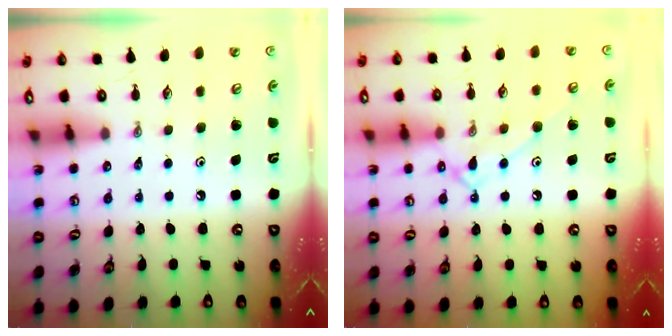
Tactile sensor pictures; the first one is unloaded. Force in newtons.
{"total": 11.4, "press": 11.4, "slide": 0.8}